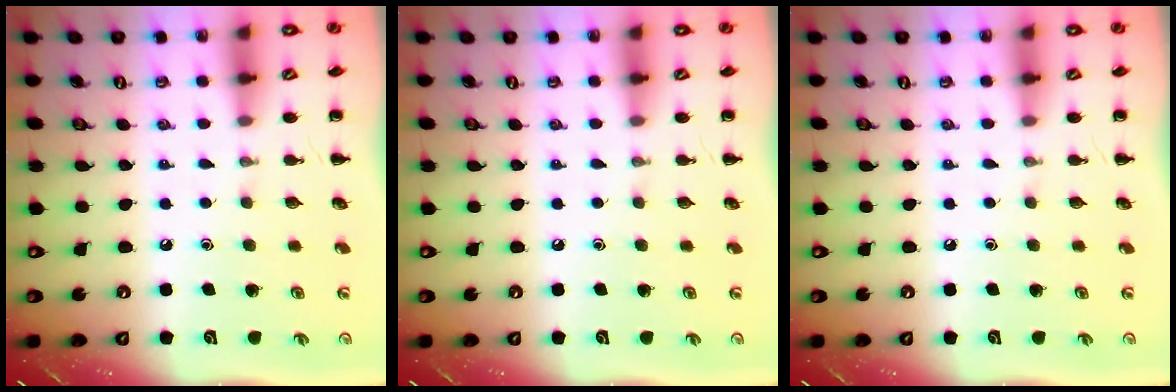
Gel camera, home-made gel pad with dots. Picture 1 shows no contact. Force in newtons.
{"total": 0.0}
{"total": 0.0}